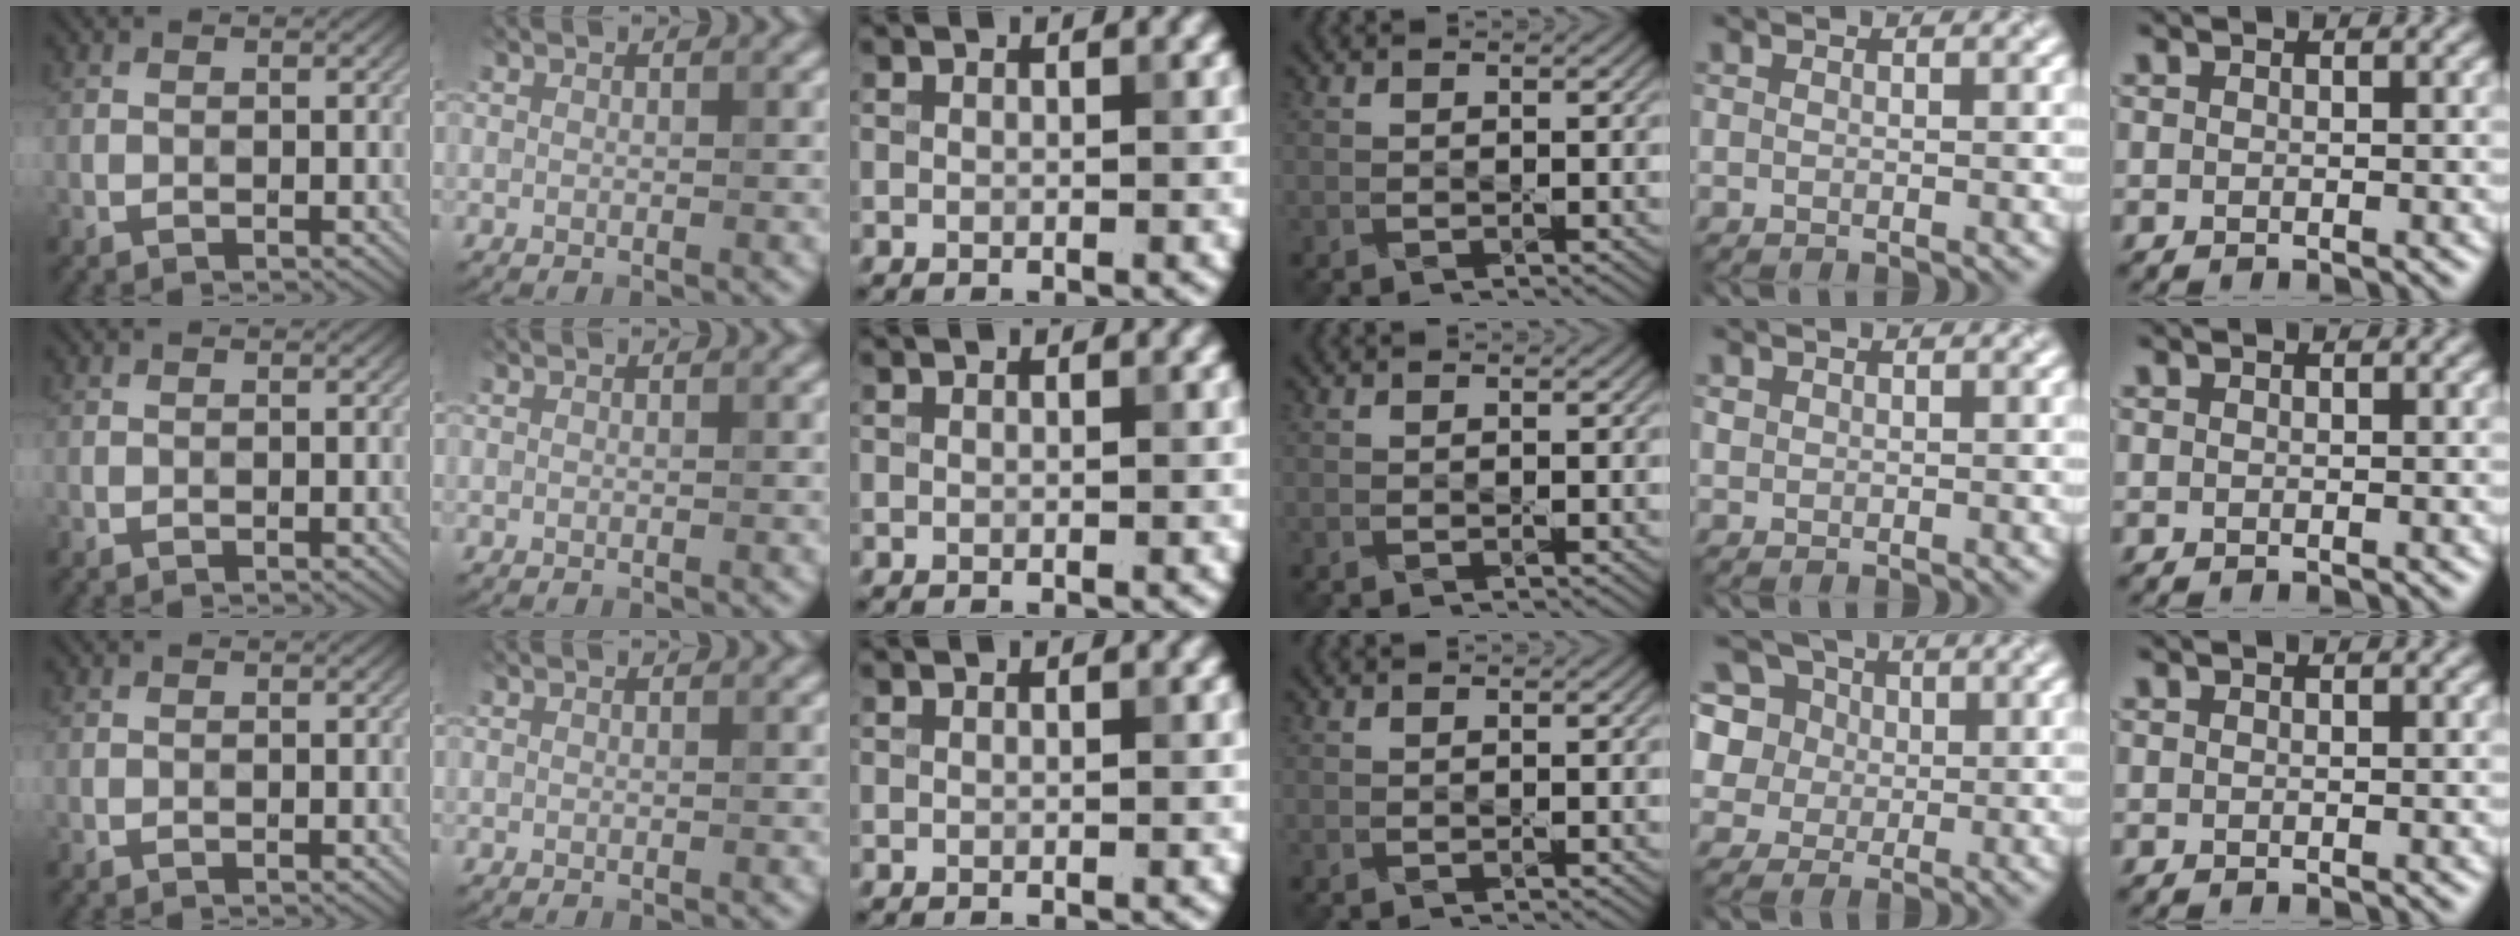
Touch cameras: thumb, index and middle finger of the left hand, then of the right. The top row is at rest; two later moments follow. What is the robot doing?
{"motion": "press", "object": "toy piano key"}